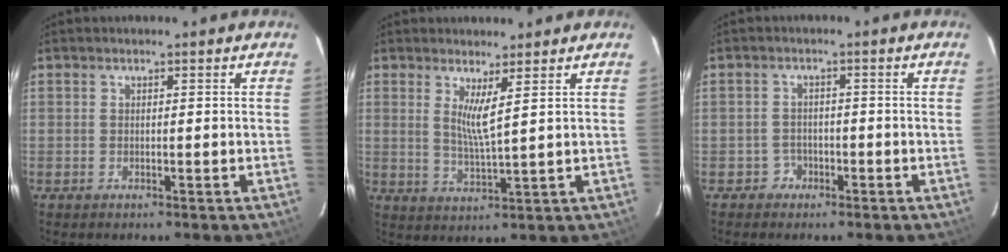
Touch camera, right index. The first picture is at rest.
{"total": 4.4, "force": [2.2, -0.4, 3.8], "torque": [-0.075, -0.017, 0.037]}
{"total": 2.6, "force": [-1.6, 2.0, -0.2], "torque": [0.003, 0.012, -0.026]}